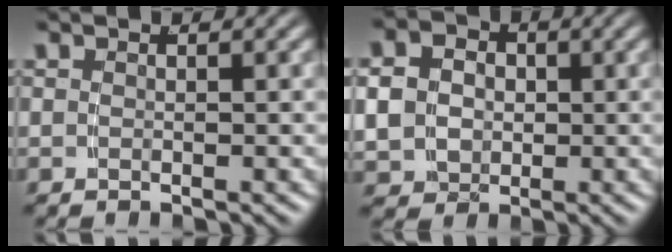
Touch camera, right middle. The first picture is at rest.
{"total": 6.3, "force": [0.0, 5.4, 3.2], "torque": [-0.073, -0.021, 0.005]}